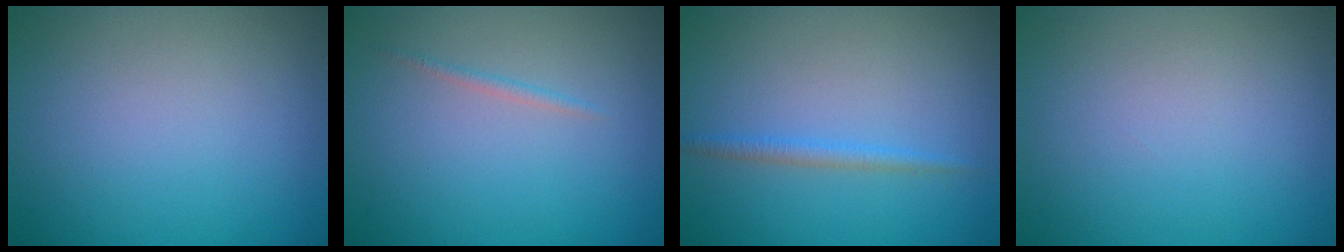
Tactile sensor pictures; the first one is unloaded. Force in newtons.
{"total": 0.6, "press": 0.6, "slide": 0.0}
{"total": 1.3, "press": 1.3, "slide": 0.1}
{"total": 0.0}